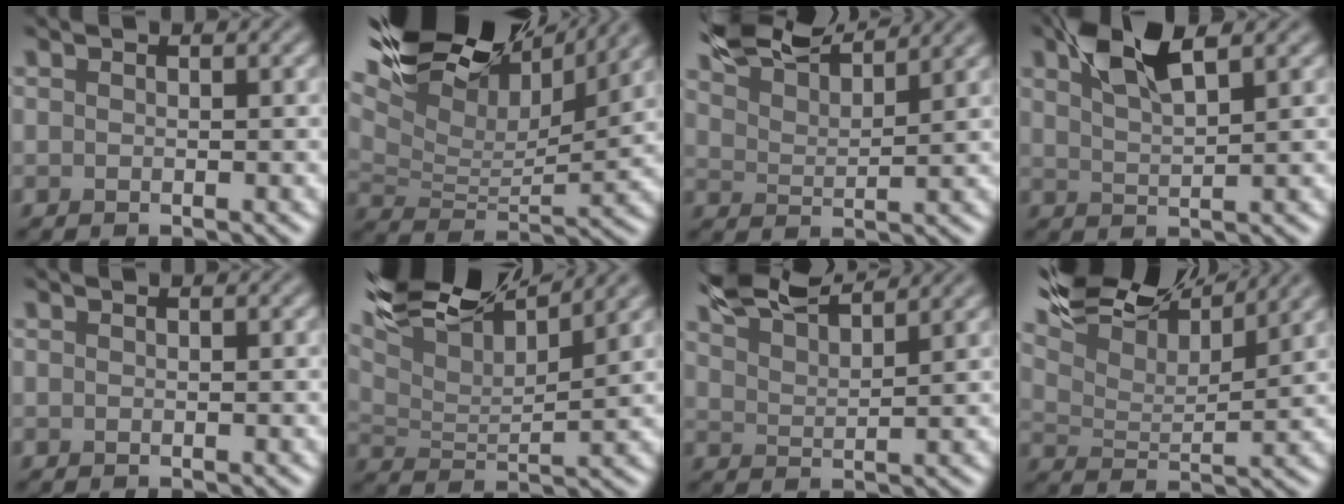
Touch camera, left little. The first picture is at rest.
{"total": 14.4, "force": [10.5, 5.2, 8.4], "torque": [-0.175, 0.036, 0.156]}
{"total": 7.2, "force": [6.7, 1.1, 2.5], "torque": [-0.057, 0.019, 0.109]}
{"total": 5.1, "force": [3.0, 1.6, 3.8], "torque": [-0.079, 0.013, 0.055]}
{"total": 0.0}
{"total": 11.0, "force": [8.3, 3.0, 6.6], "torque": [-0.129, 0.014, 0.135]}
{"total": 6.6, "force": [5.9, 1.0, 2.6], "torque": [-0.055, 0.019, 0.096]}
{"total": 10.2, "force": [9.0, 2.2, 4.2], "torque": [-0.098, 0.013, 0.139]}